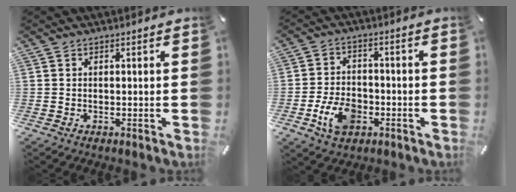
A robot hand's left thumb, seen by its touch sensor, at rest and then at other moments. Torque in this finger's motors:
{"motor_torque": [0.66, 1.54, 0.18, 0.27, 0.02]}